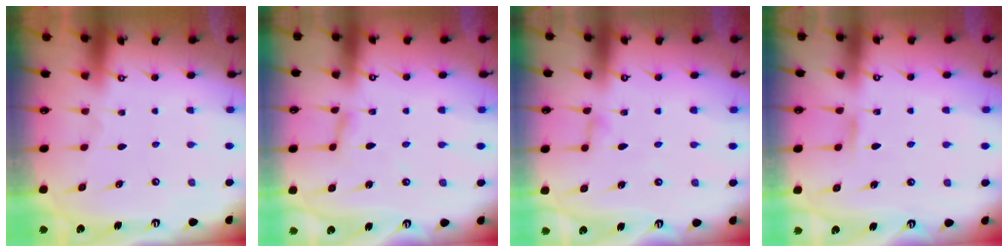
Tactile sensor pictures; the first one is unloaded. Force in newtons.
{"total": 2.8, "press": 2.8, "slide": 0.2}
{"total": 3.3, "press": 3.3, "slide": 0.3}
{"total": 5.0, "press": 4.9, "slide": 0.6}